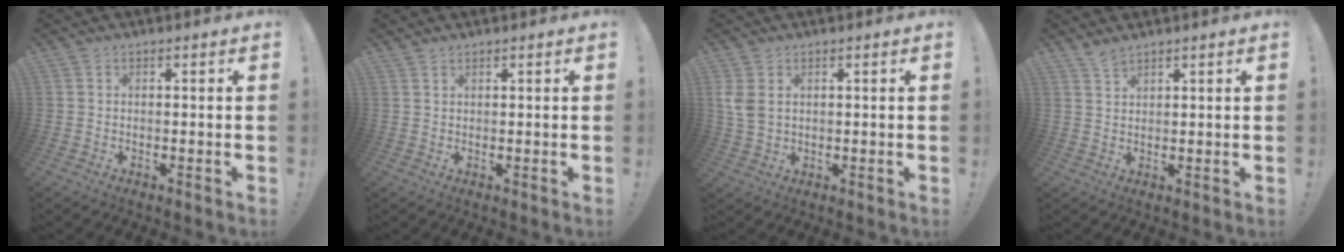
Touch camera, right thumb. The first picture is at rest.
{"total": 1.1, "force": [1.0, 0.4, 0.3], "torque": [-0.006, -0.001, 0.019]}
{"total": 4.7, "force": [1.6, 3.0, 3.2], "torque": [-0.068, -0.007, 0.031]}
{"total": 3.0, "force": [2.7, 0.5, 1.2], "torque": [-0.012, -0.021, 0.046]}